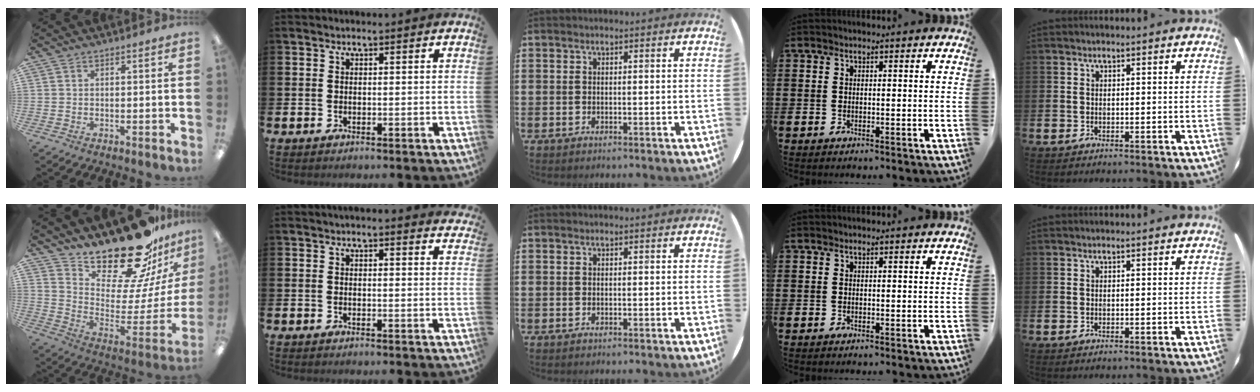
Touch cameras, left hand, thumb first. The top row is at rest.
{"thumb": {"total": 23.2, "force": [19.6, 7.0, 10.3], "torque": [-0.147, -0.157, 0.333]}, "index": {"total": 1.7, "force": [1.7, 0.0, 0.1], "torque": [-0.003, -0.007, 0.030]}}